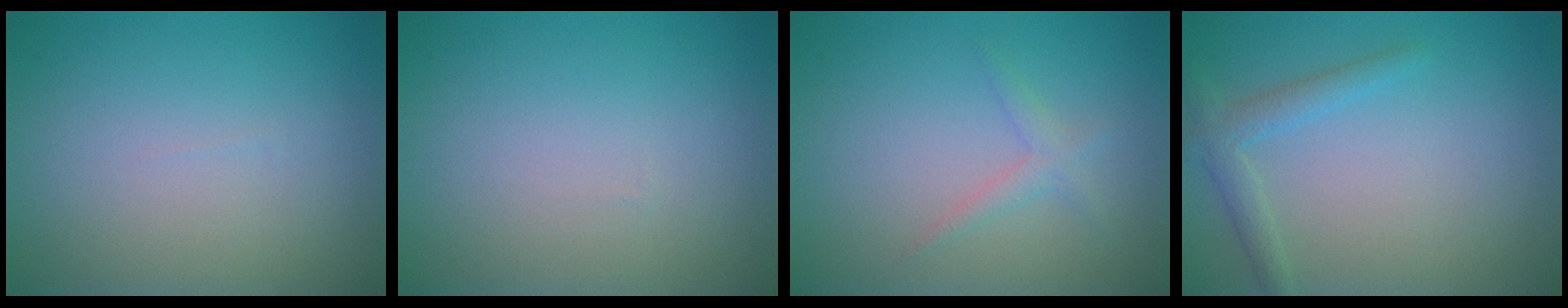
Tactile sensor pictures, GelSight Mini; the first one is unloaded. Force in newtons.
{"total": 0.0}
{"total": 1.3, "press": 1.3, "slide": 0.2}
{"total": 2.1, "press": 2.1, "slide": 0.1}